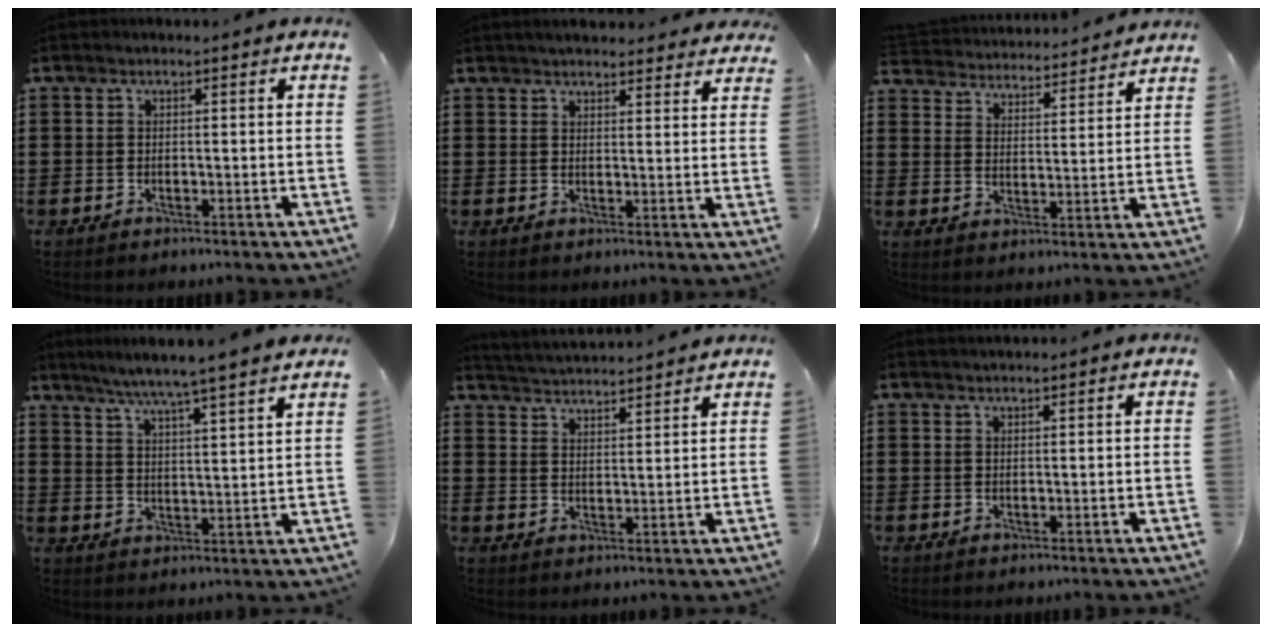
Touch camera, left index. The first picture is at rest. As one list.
[{"total": 3.3, "force": [3.2, 0.4, 0.4], "torque": [-0.009, -0.012, 0.059]}, {"total": 4.4, "force": [4.4, 0.0, -0.1], "torque": [-0.025, -0.033, 0.071]}, {"total": 5.7, "force": [5.0, -1.4, 2.3], "torque": [-0.063, -0.033, 0.082]}, {"total": 3.2, "force": [3.2, -0.5, -0.3], "torque": [-0.009, -0.022, 0.054]}, {"total": 0.9, "force": [0.9, 0.0, 0.1], "torque": [-0.004, -0.002, 0.018]}]